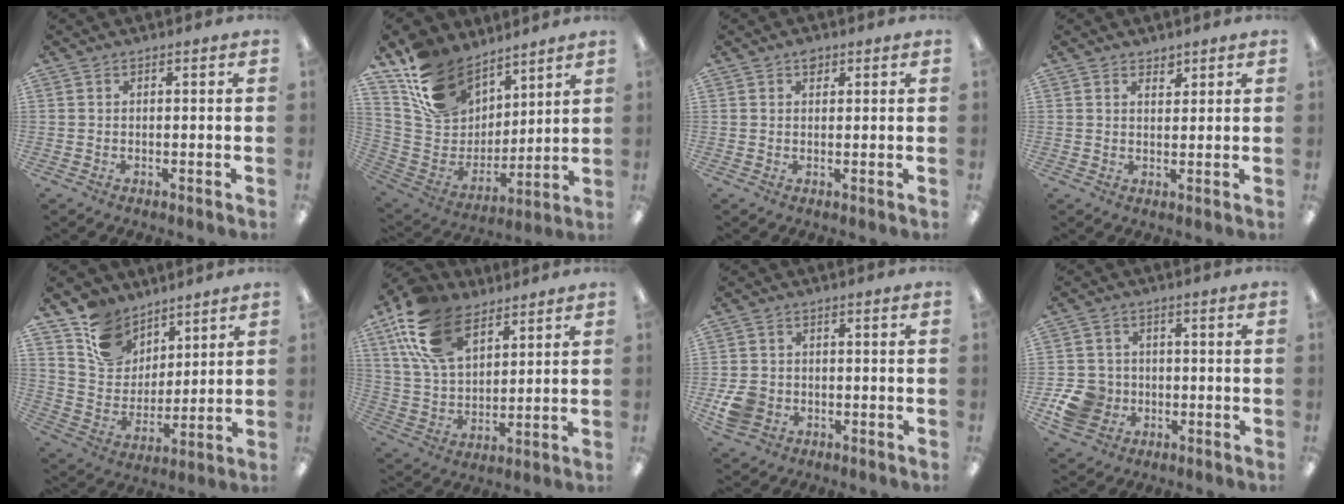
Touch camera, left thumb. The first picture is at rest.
{"total": 17.0, "force": [12.0, 10.4, 6.1], "torque": [-0.136, -0.069, 0.233]}
{"total": 1.9, "force": [1.2, 1.2, 0.8], "torque": [-0.008, -0.002, 0.020]}
{"total": 2.2, "force": [1.9, 1.0, 0.3], "torque": [0.008, -0.013, 0.033]}
{"total": 12.5, "force": [9.2, 8.1, 2.6], "torque": [-0.070, -0.057, 0.184]}
{"total": 17.7, "force": [10.1, 10.0, 10.6], "torque": [-0.230, -0.021, 0.189]}
{"total": 5.8, "force": [-1.7, 4.8, 2.6], "torque": [-0.053, 0.007, -0.030]}
{"total": 8.6, "force": [-2.3, 7.7, 3.1], "torque": [-0.067, 0.018, -0.038]}